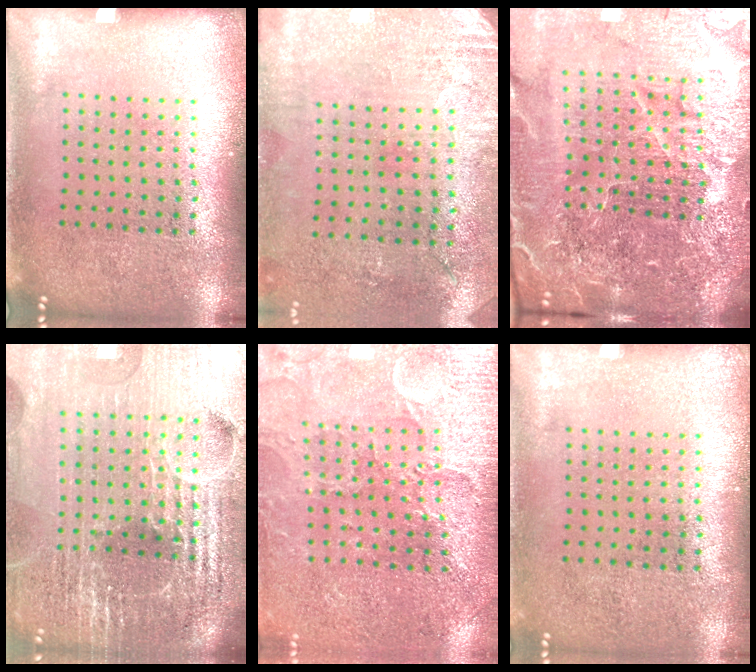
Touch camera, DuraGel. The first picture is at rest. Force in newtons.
{"total": 2.8, "press": 2.4, "slide": 1.5}
{"total": 6.7, "press": 5.8, "slide": 3.2}
{"total": 6.7, "press": 5.8, "slide": 3.3}
{"total": 3.3, "press": 3.3, "slide": 0.5}
{"total": 0.0}